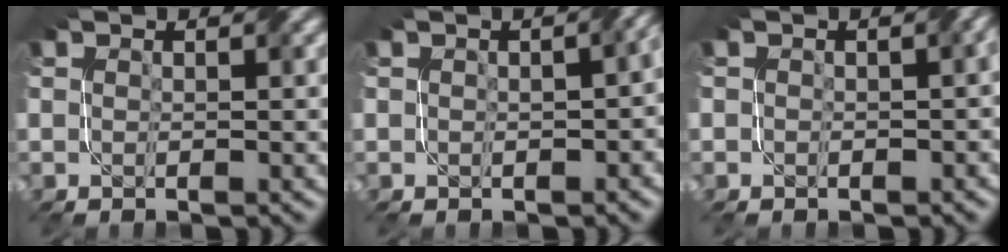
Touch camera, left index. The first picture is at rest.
{"total": 4.1, "force": [0.1, 2.2, 3.5], "torque": [-0.023, 0.000, 0.013]}
{"total": 2.0, "force": [0.2, 1.3, 1.5], "torque": [-0.016, -0.003, 0.000]}